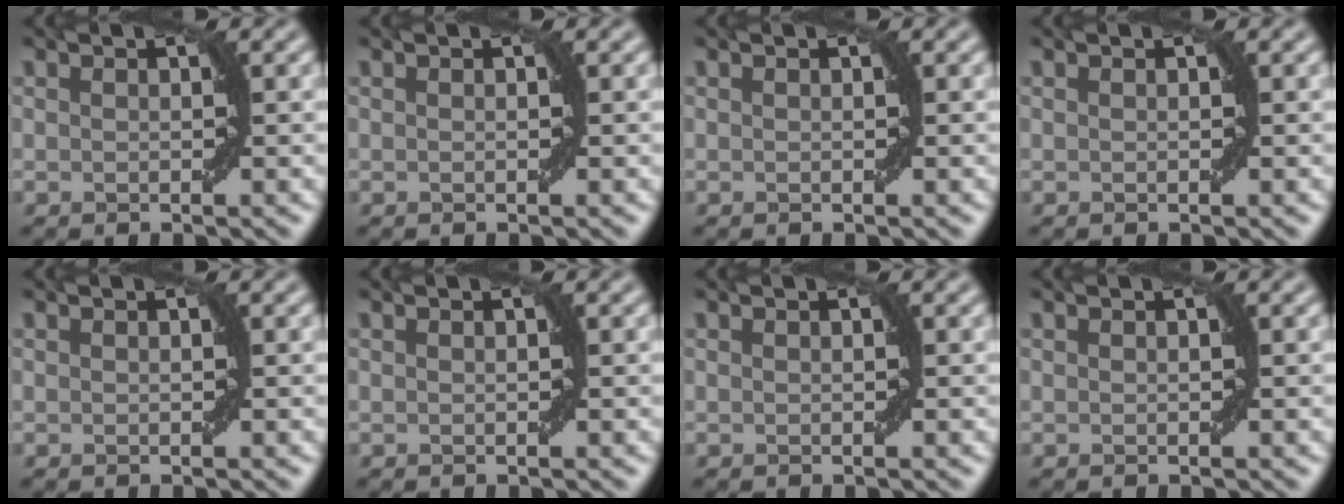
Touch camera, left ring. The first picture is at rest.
{"total": 0.0}
{"total": 0.0}
{"total": 0.0}
{"total": 0.0}
{"total": 0.0}
{"total": 0.0}
{"total": 0.0}